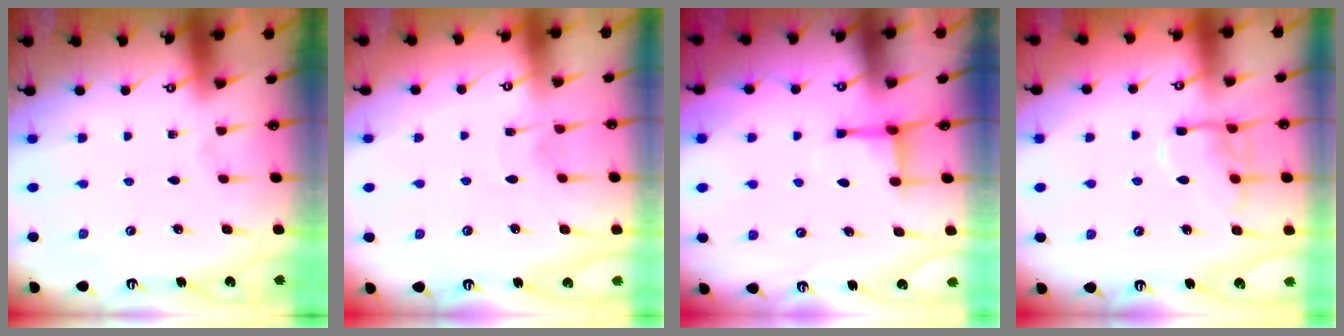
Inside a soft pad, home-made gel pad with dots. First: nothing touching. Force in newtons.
{"total": 3.8, "press": 3.8, "slide": 0.4}
{"total": 3.7, "press": 3.6, "slide": 0.6}
{"total": 10.3, "press": 10.2, "slide": 0.8}